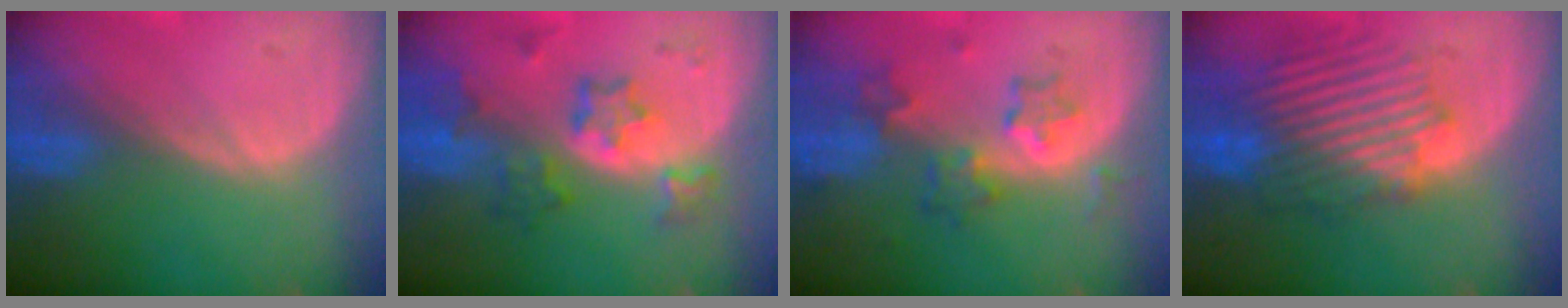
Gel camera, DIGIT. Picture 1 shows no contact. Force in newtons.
{"total": 6.7, "press": 6.6, "slide": 1.1}
{"total": 6.3, "press": 5.8, "slide": 2.5}
{"total": 9.8, "press": 9.5, "slide": 2.5}